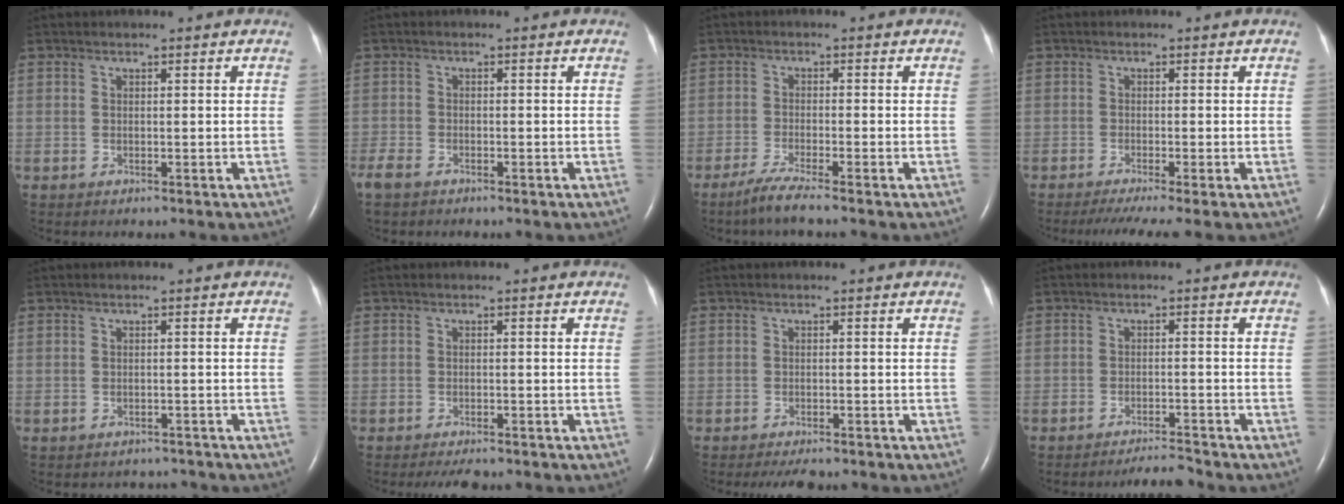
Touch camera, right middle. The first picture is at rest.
{"total": 3.8, "force": [-2.9, 1.5, 2.0], "torque": [-0.048, -0.009, -0.053]}
{"total": 3.9, "force": [-3.0, -0.6, 2.4], "torque": [-0.057, -0.013, -0.062]}
{"total": 4.4, "force": [-3.0, 0.0, 3.2], "torque": [-0.051, -0.016, -0.050]}
{"total": 2.6, "force": [-2.4, 1.0, -0.4], "torque": [0.004, 0.004, -0.031]}
{"total": 3.2, "force": [-2.7, 0.7, 1.4], "torque": [-0.022, -0.007, -0.036]}
{"total": 3.5, "force": [-3.0, 0.8, 1.6], "torque": [-0.023, -0.007, -0.041]}
{"total": 3.0, "force": [-3.0, -0.6, 0.3], "torque": [-0.009, -0.015, -0.048]}